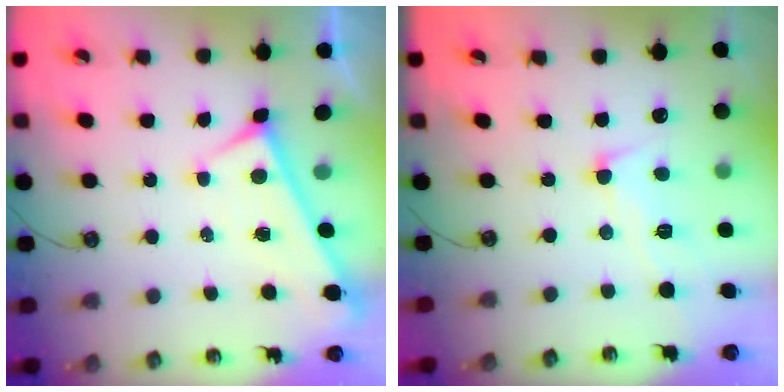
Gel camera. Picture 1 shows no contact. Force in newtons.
{"total": 3.8, "press": 3.7, "slide": 1.0}